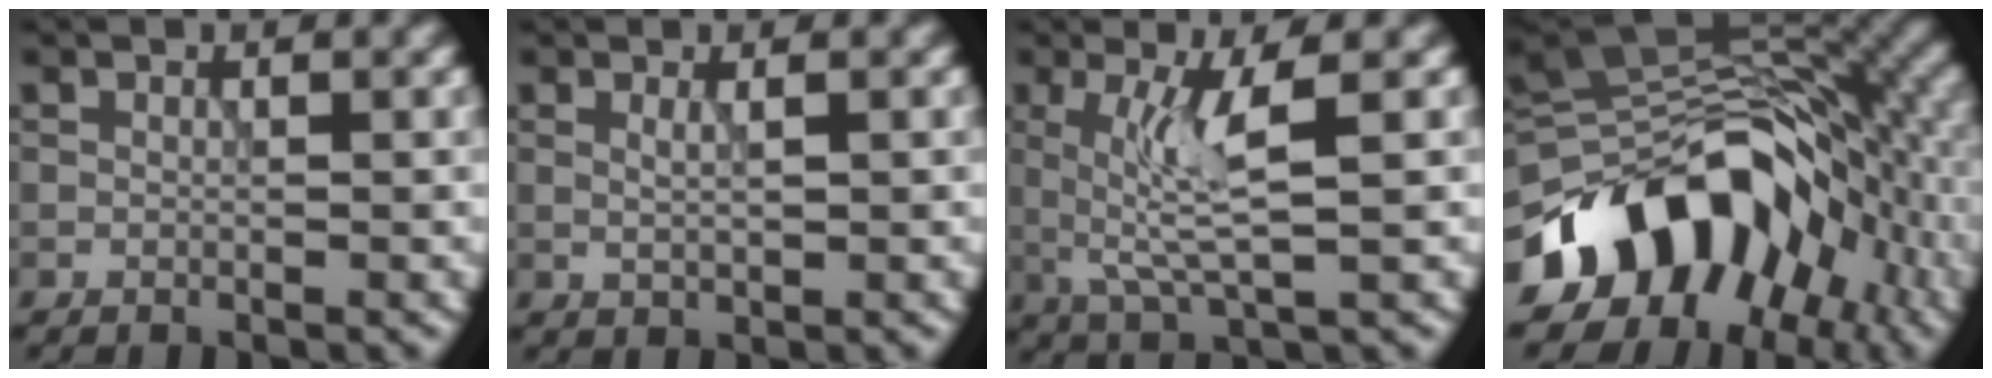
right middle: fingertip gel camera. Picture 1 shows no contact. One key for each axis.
{"total": 0.9, "fx": 0.2, "fy": 0.2, "fz": 0.9, "tx": -0.021, "ty": -0.004, "tz": 0.006}
{"total": 5.1, "fx": 0.5, "fy": 1.0, "fz": 4.9, "tx": -0.106, "ty": -0.004, "tz": 0.014}
{"total": 14.1, "fx": -6.2, "fy": 9.1, "fz": 8.8, "tx": -0.131, "ty": 0.019, "tz": -0.121}